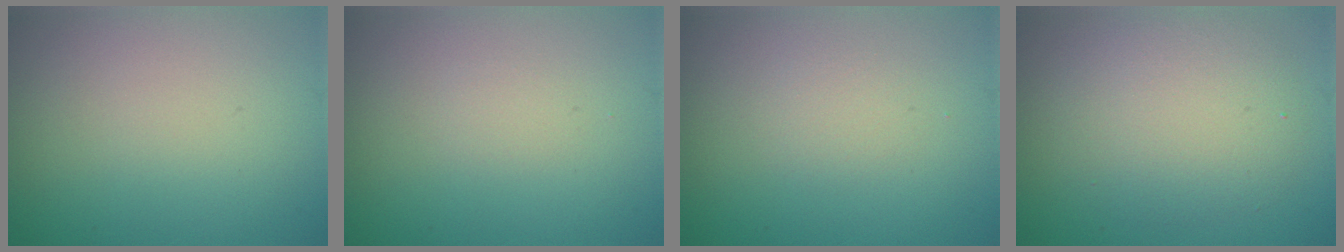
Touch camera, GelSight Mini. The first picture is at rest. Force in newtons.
{"total": 0.6, "press": 0.6, "slide": 0.0}
{"total": 1.1, "press": 1.1, "slide": 0.0}
{"total": 4.6, "press": 4.6, "slide": 0.3}